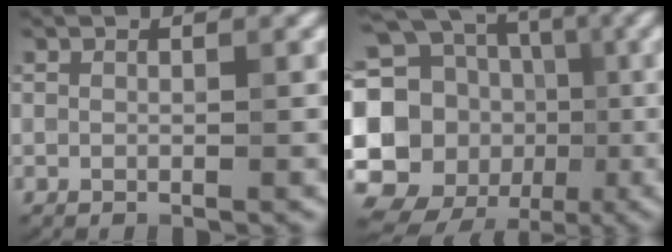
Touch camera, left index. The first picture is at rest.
{"total": 19.0, "force": [-2.7, 17.1, 7.8], "torque": [-0.177, 0.010, -0.080]}